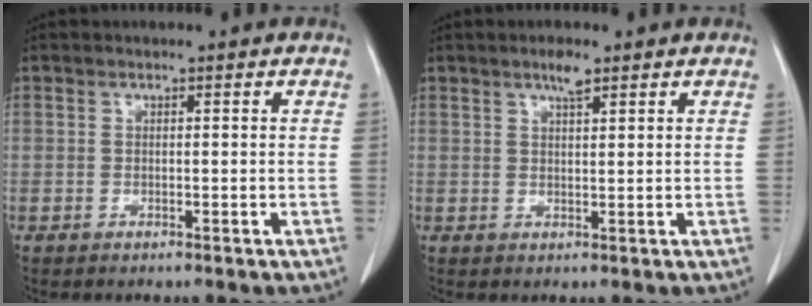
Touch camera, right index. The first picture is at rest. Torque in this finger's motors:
{"motor_torque": [0.29, 0.26, 0.01, 0.01]}